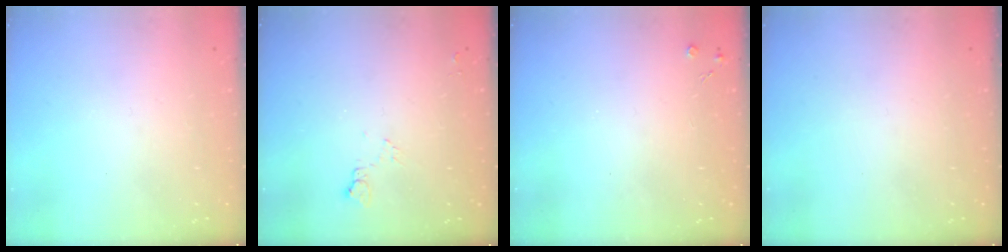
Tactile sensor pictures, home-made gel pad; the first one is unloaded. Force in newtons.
{"total": 5.3, "press": 5.3, "slide": 0.7}
{"total": 2.5, "press": 2.5, "slide": 0.5}
{"total": 0.0}